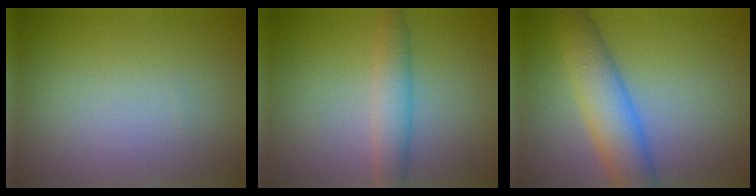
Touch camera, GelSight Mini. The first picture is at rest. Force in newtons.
{"total": 3.0, "press": 3.0, "slide": 0.1}
{"total": 5.9, "press": 5.9, "slide": 0.2}